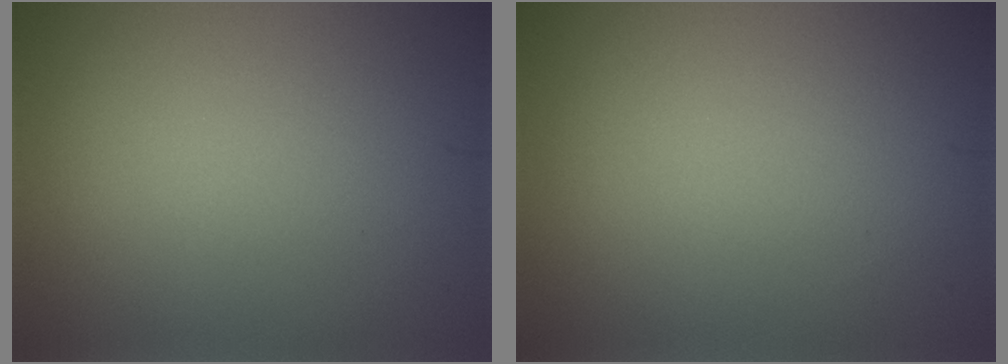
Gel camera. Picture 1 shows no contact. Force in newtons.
{"total": 0.0}